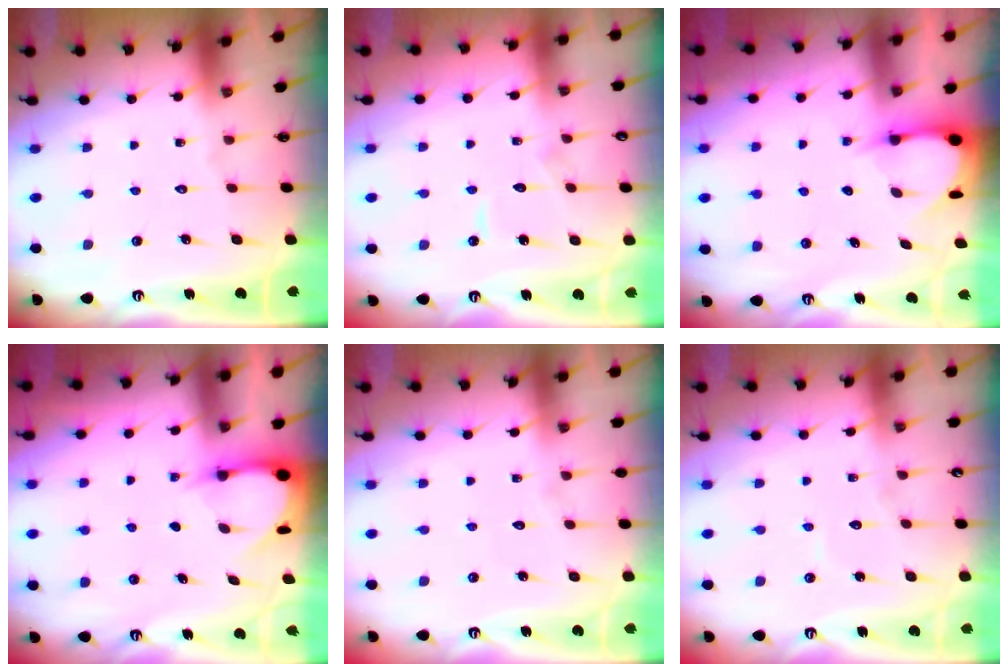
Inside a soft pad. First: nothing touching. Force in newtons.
{"total": 4.9, "press": 4.8, "slide": 0.5}
{"total": 3.5, "press": 3.5, "slide": 0.5}
{"total": 3.5, "press": 3.5, "slide": 0.4}
{"total": 3.0, "press": 3.0, "slide": 0.3}
{"total": 4.9, "press": 4.9, "slide": 0.4}